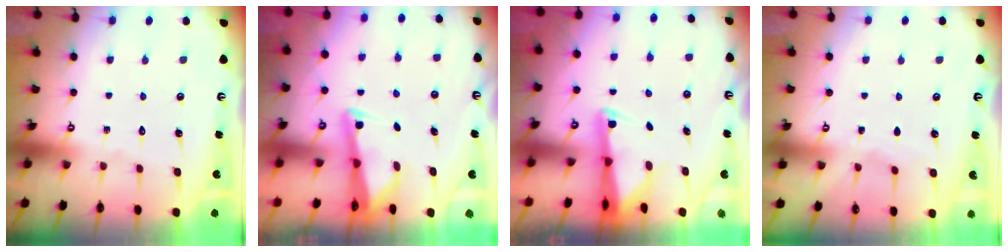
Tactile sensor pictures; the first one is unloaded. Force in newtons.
{"total": 2.7, "press": 2.7, "slide": 0.2}
{"total": 2.7, "press": 2.6, "slide": 0.5}
{"total": 2.8, "press": 2.7, "slide": 0.4}